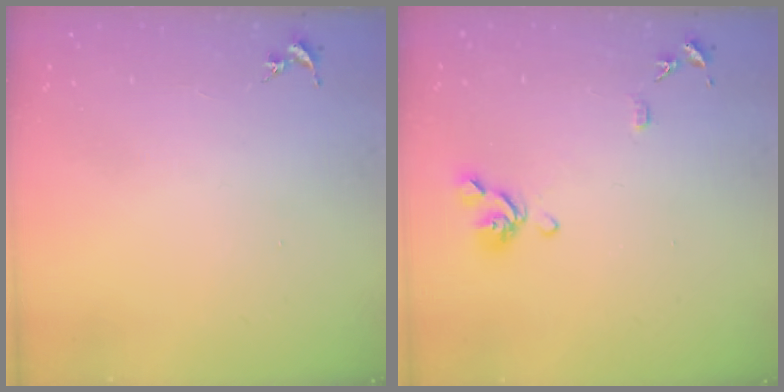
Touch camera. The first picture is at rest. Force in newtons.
{"total": 10.4, "press": 10.3, "slide": 1.3}